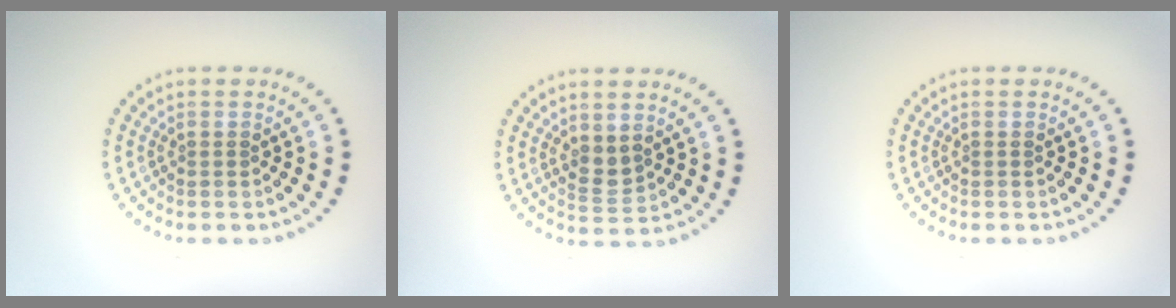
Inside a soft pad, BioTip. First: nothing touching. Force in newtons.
{"total": 1.7, "press": 1.5, "slide": 0.8}
{"total": 0.0}